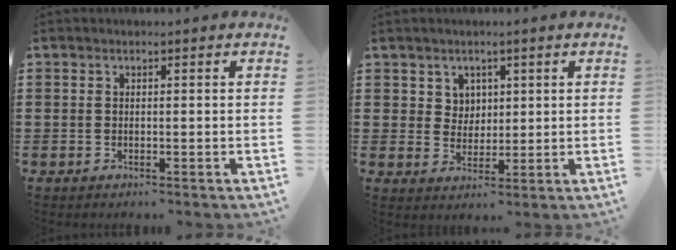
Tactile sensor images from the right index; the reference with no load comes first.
{"total": 3.7, "force": [2.0, 3.0, 0.6], "torque": [-0.026, 0.010, 0.037]}